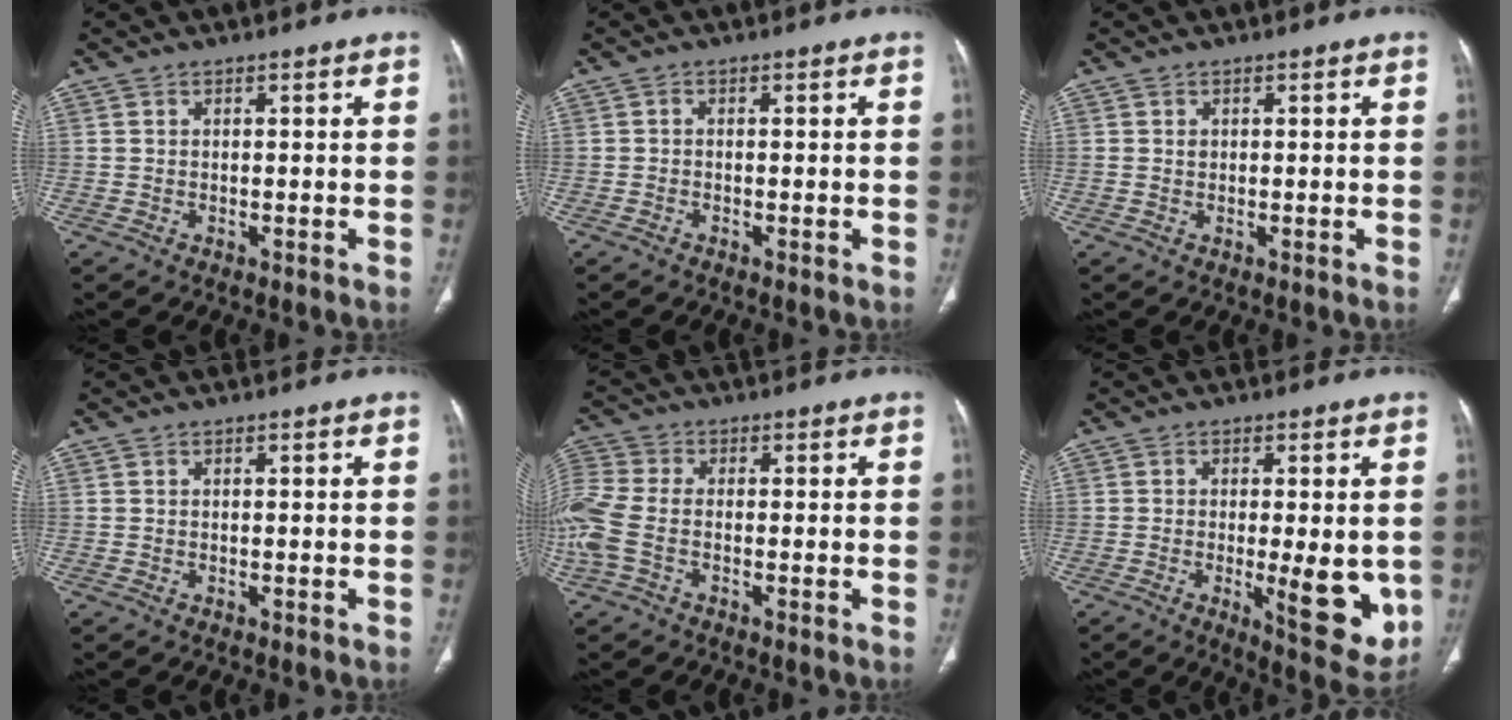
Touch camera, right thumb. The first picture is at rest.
{"total": 0.6, "force": [-0.4, 0.3, 0.4], "torque": [-0.006, 0.000, -0.009]}
{"total": 0.7, "force": [0.2, 0.6, 0.4], "torque": [-0.005, 0.000, 0.004]}
{"total": 0.0}
{"total": 10.4, "force": [-2.1, 6.5, 7.9], "torque": [-0.214, 0.013, -0.043]}
{"total": 11.2, "force": [-1.7, 3.6, 10.5], "torque": [-0.127, -0.023, -0.014]}